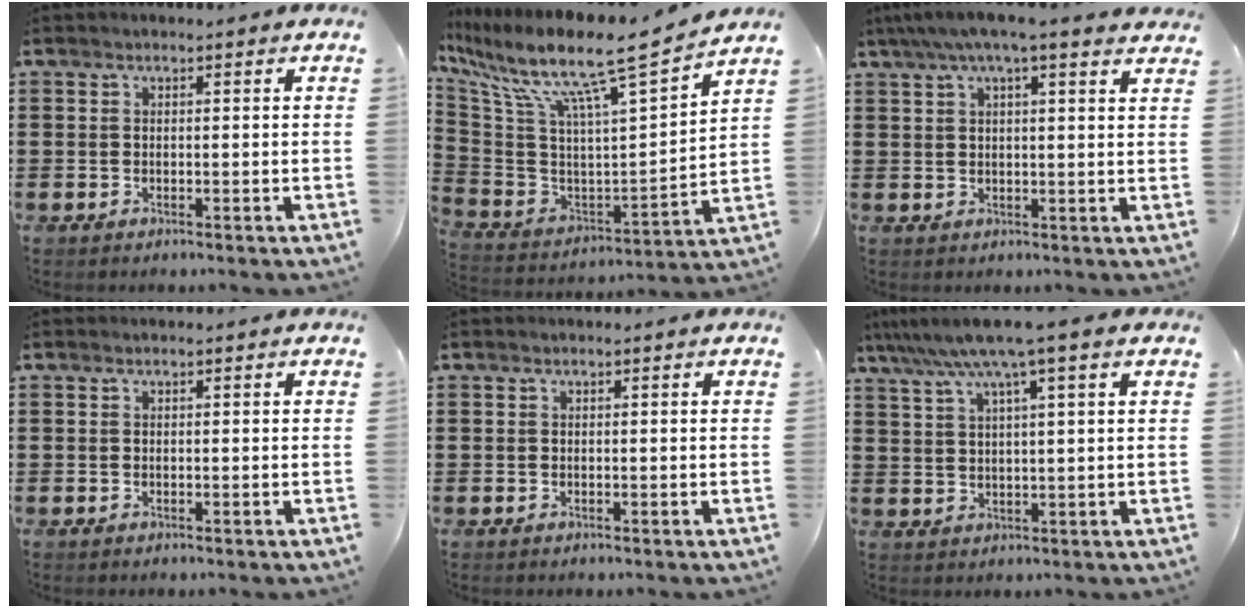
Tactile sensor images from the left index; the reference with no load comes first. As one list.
[{"total": 12.0, "force": [9.1, 0.7, 7.7], "torque": [-0.171, -0.068, 0.142]}, {"total": 4.7, "force": [3.6, 0.4, 3.0], "torque": [-0.070, -0.003, 0.063]}, {"total": 0.0}, {"total": 0.0}, {"total": 7.2, "force": [4.5, -0.2, 5.6], "torque": [-0.119, -0.012, 0.076]}]